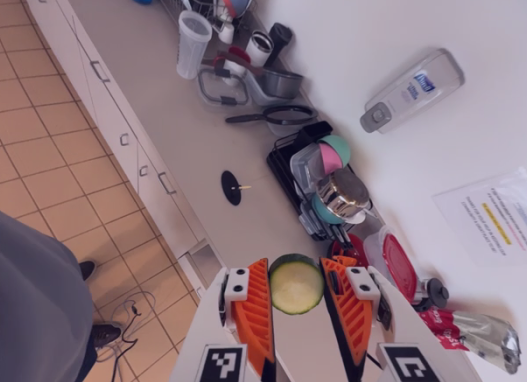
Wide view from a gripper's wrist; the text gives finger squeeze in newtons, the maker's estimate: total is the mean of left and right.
{"total": 7.6, "left": 7.4, "right": 7.8}